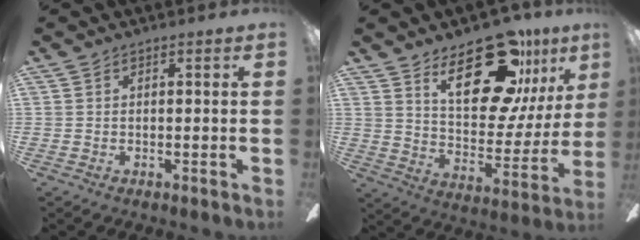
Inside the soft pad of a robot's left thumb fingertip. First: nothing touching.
{"total": 24.4, "force": [15.1, 10.9, 15.7], "torque": [-0.221, -0.089, 0.254]}